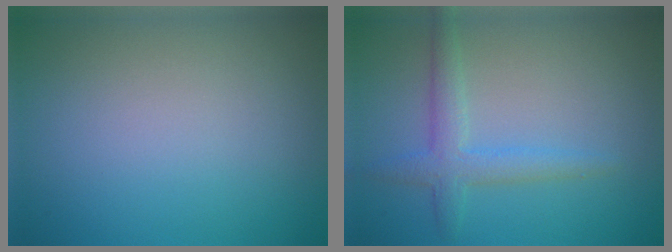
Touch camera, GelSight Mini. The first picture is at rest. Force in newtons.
{"total": 2.8, "press": 2.8, "slide": 0.1}